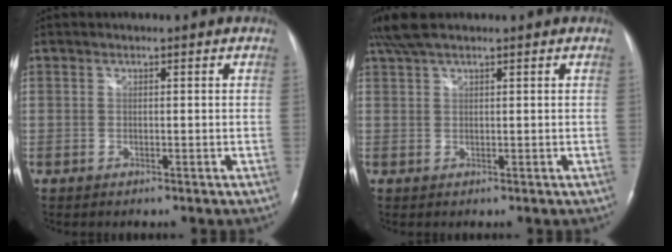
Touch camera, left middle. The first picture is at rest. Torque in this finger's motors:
{"motor_torque": [0.38, -0.26, -0.01, 0.06]}